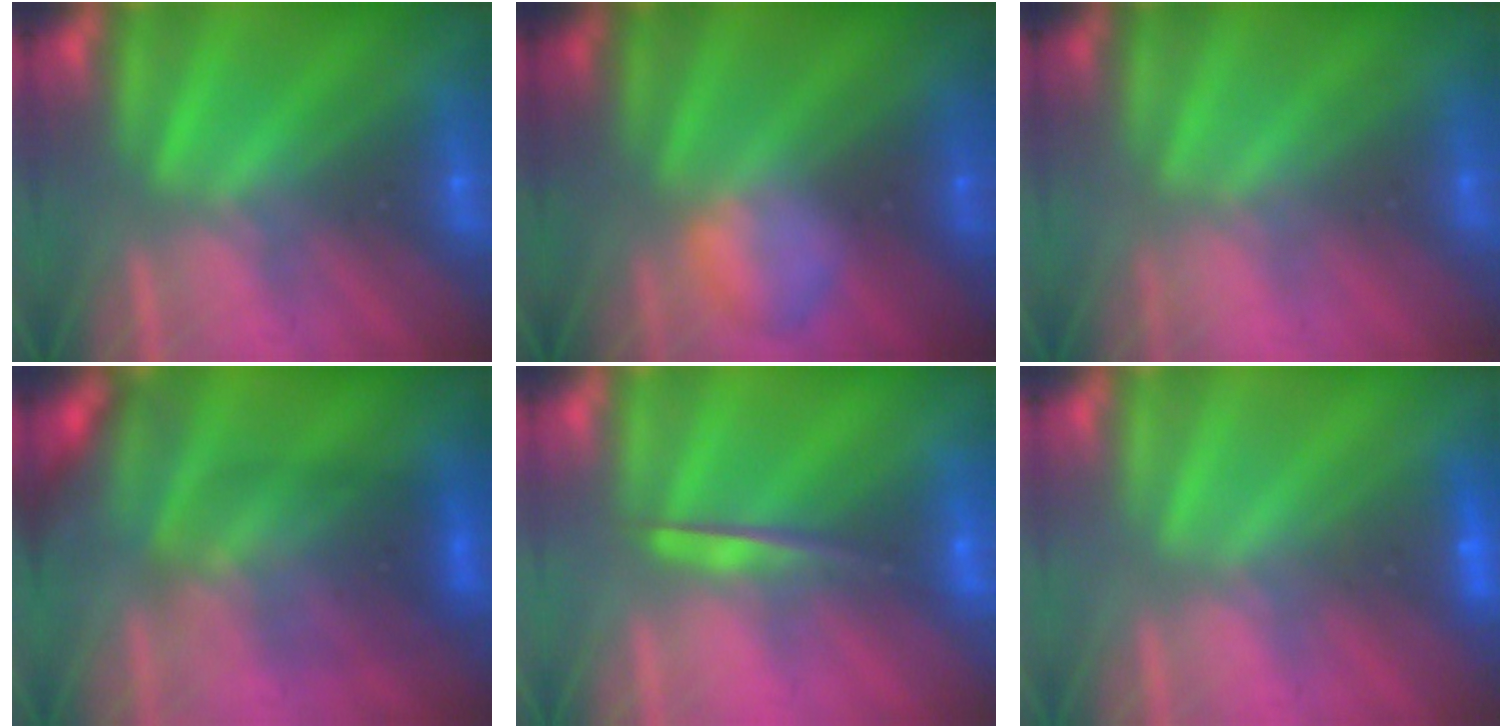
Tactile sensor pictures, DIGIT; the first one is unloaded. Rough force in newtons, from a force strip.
{"total": 2.2}
{"total": 2.4}
{"total": 2.7}
{"total": 4.5}
{"total": 2.0}